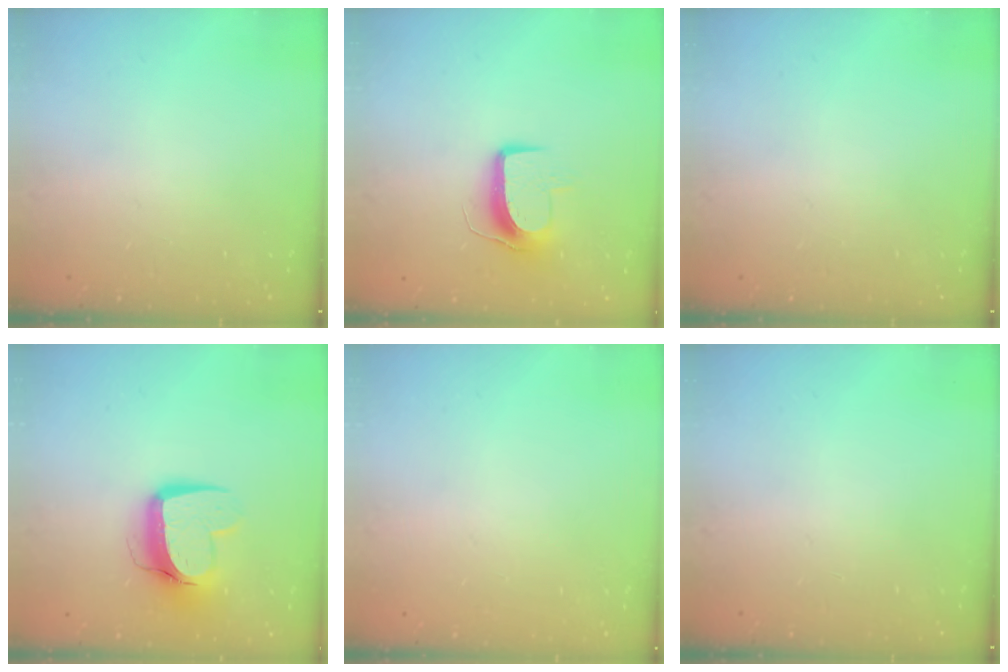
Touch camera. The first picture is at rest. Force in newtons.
{"total": 9.6, "press": 9.6, "slide": 0.2}
{"total": 0.0}
{"total": 12.4, "press": 12.3, "slide": 1.5}
{"total": 0.0}
{"total": 0.0}